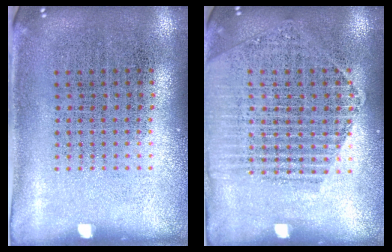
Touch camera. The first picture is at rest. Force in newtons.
{"total": 1.7, "press": 1.6, "slide": 0.4}